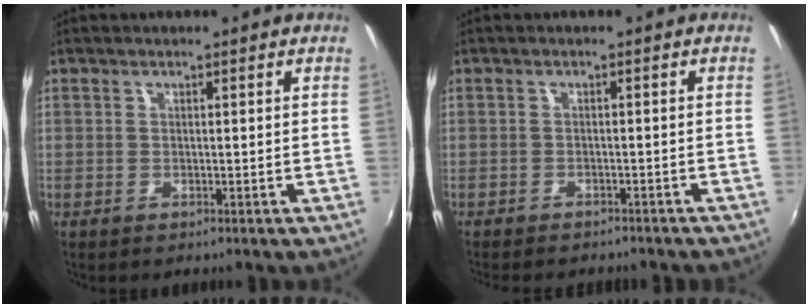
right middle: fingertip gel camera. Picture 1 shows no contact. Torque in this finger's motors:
{"motor_torque": [0.93, -1.21, 0.14, 0.06]}